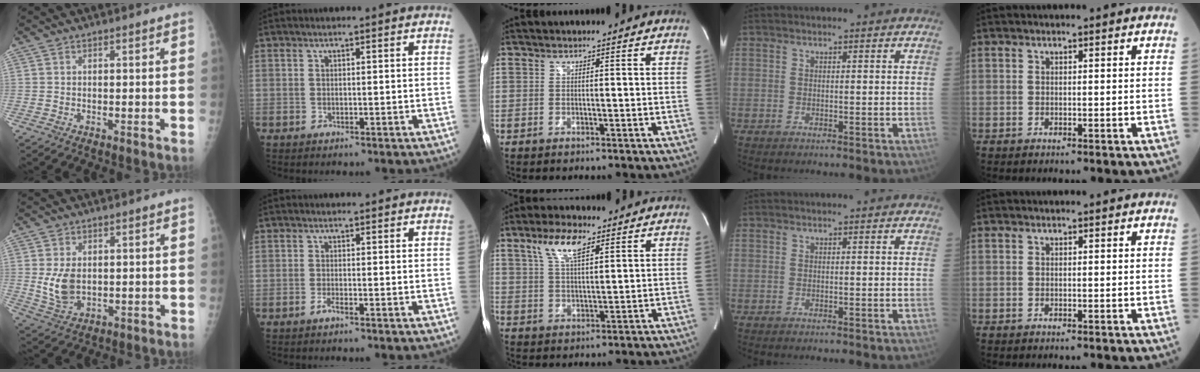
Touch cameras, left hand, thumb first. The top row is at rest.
{"thumb": {"total": 6.4, "force": [0.5, 4.3, 4.8], "torque": [-0.083, -0.011, 0.022]}, "index": {"total": 0.7, "force": [-0.5, -0.1, 0.4], "torque": [-0.011, -0.001, -0.010]}, "middle": {"total": 7.1, "force": [3.9, 2.0, 5.5], "torque": [-0.114, 0.010, 0.076]}}